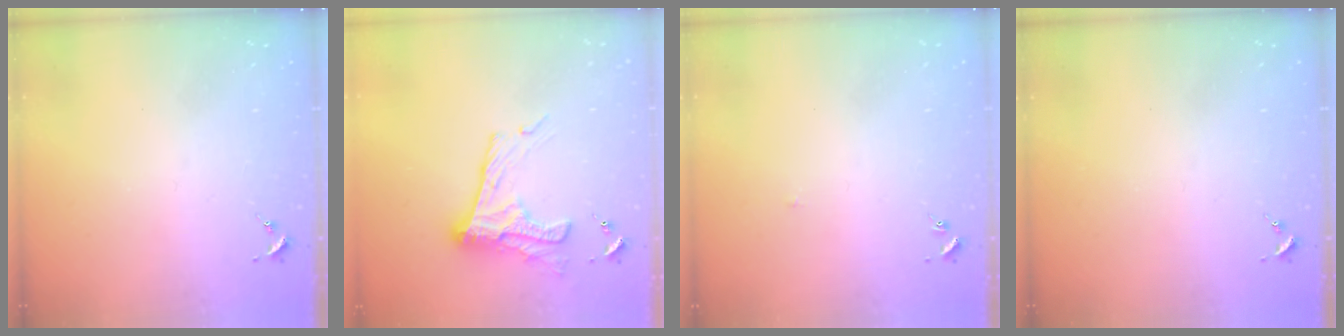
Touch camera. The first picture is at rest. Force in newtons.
{"total": 15.8, "press": 15.8, "slide": 1.0}
{"total": 1.4, "press": 1.3, "slide": 0.3}
{"total": 0.0}